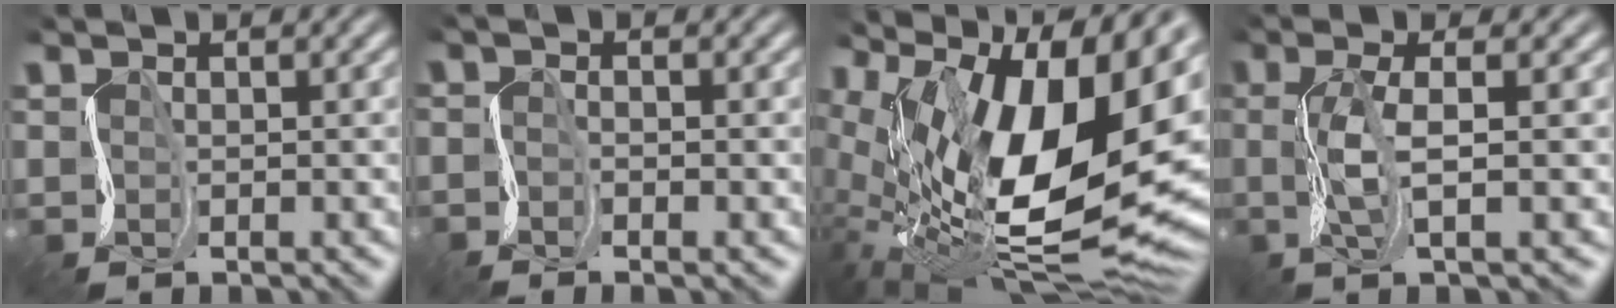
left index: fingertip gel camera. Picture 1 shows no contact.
{"total": 1.4, "force": [-1.4, -0.1, 0.1], "torque": [0.018, -0.005, -0.042]}
{"total": 17.3, "force": [2.8, 8.5, 14.8], "torque": [-0.232, -0.003, 0.050]}
{"total": 3.6, "force": [-1.5, -0.1, 3.3], "torque": [-0.055, -0.009, -0.028]}